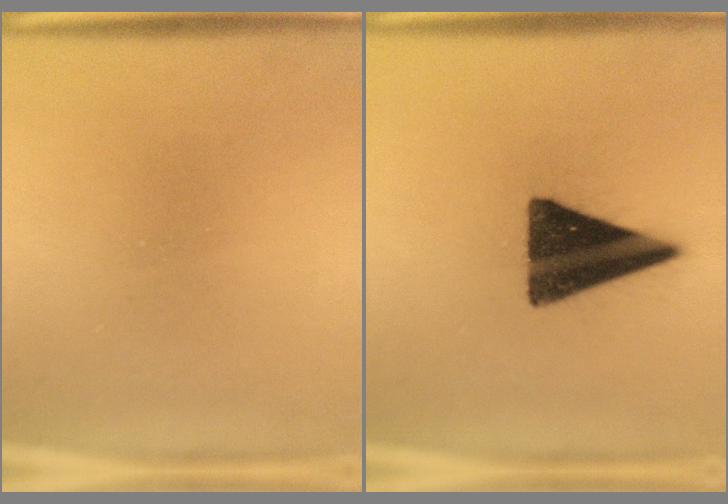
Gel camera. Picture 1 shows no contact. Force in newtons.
{"total": 16.1}